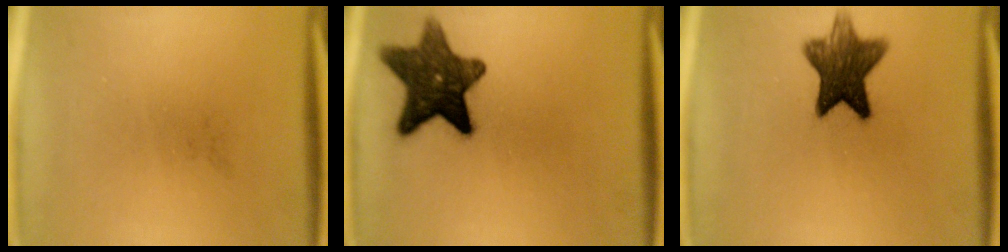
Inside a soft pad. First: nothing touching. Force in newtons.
{"total": 12.4}
{"total": 10.2}